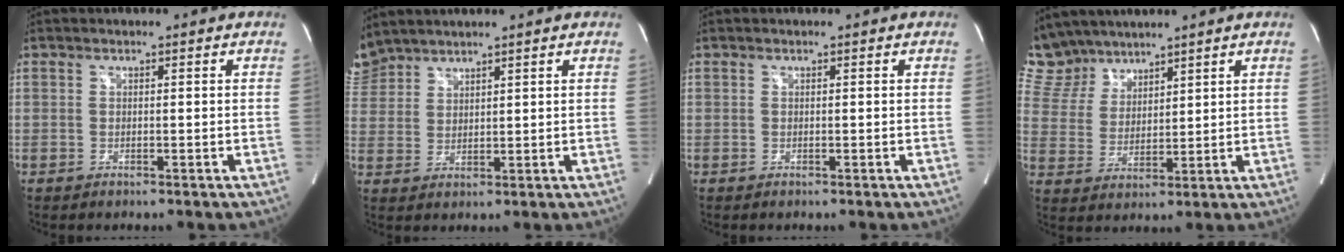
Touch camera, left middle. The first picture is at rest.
{"total": 5.5, "force": [5.2, 1.7, 0.2], "torque": [-0.012, 0.017, 0.112]}
{"total": 0.0}
{"total": 8.6, "force": [7.7, 3.6, 0.8], "torque": [-0.028, 0.016, 0.166]}